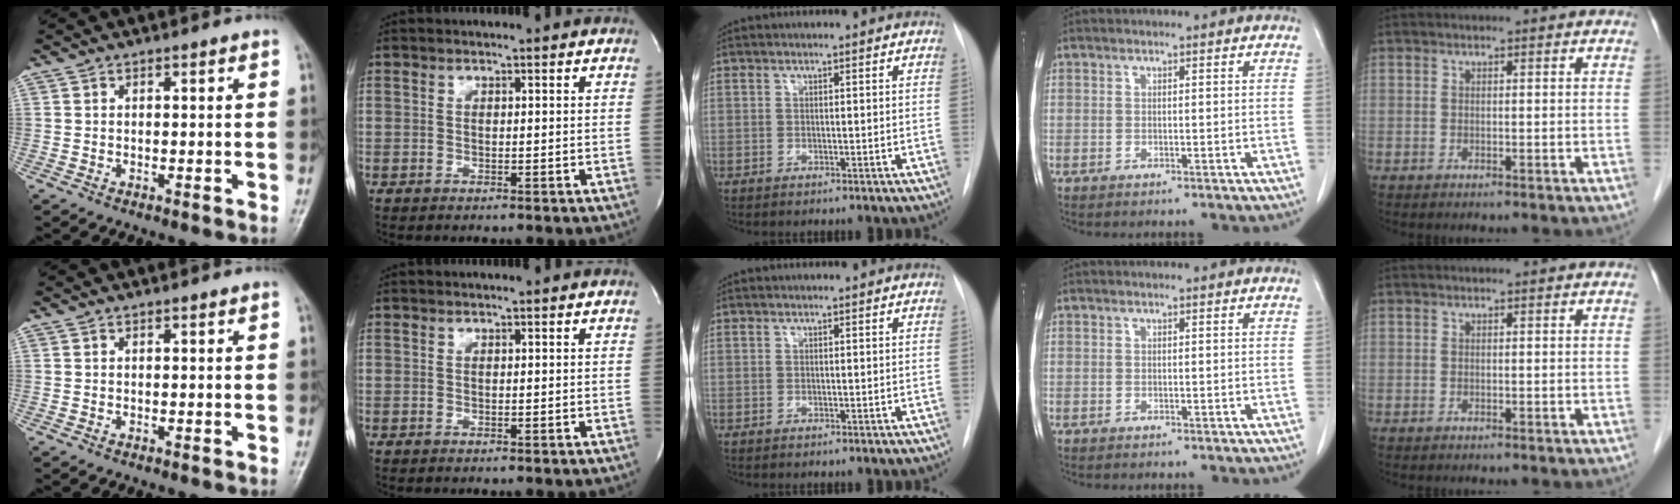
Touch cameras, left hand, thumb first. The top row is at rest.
{}